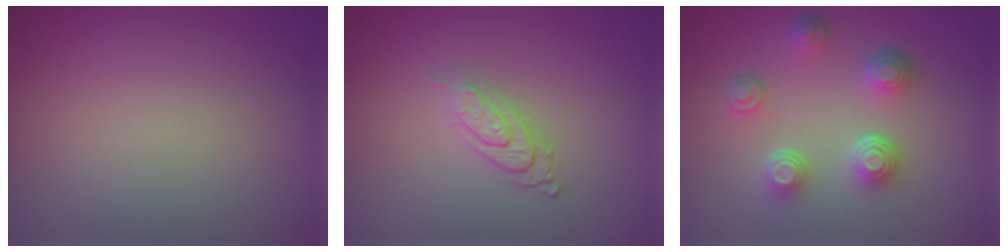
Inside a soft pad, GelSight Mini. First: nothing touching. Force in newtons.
{"total": 2.9, "press": 1.9, "slide": 2.1}
{"total": 4.5, "press": 3.5, "slide": 2.9}